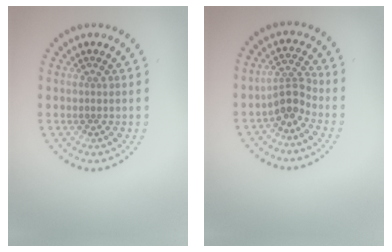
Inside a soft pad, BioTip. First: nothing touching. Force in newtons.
{"total": 2.6, "press": 1.7, "slide": 1.9}